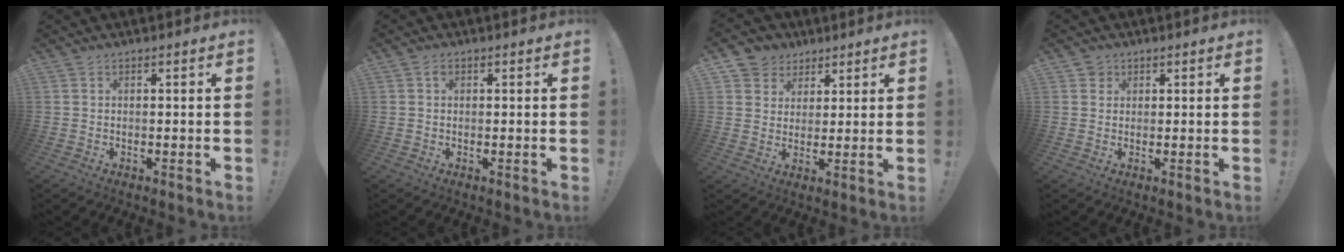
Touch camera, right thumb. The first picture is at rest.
{"total": 1.0, "force": [0.5, 0.8, 0.4], "torque": [0.000, 0.002, 0.006]}
{"total": 6.2, "force": [2.9, 5.5, 0.6], "torque": [-0.007, -0.023, 0.059]}
{"total": 2.4, "force": [1.3, 2.0, 0.5], "torque": [-0.001, -0.006, 0.021]}